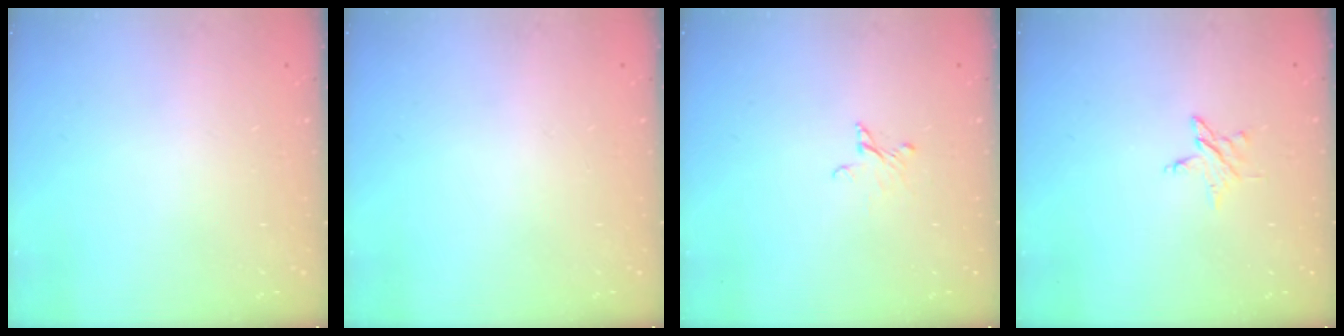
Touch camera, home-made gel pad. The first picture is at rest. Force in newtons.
{"total": 0.0}
{"total": 2.5, "press": 2.5, "slide": 0.2}
{"total": 3.3, "press": 3.3, "slide": 0.3}